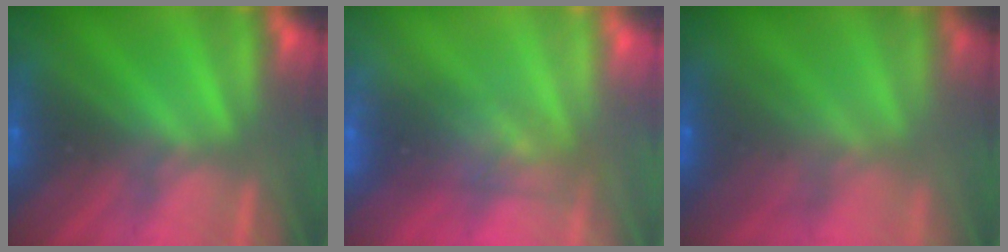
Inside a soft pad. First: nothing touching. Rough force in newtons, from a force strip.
{"total": 2.8}
{"total": 3.8}